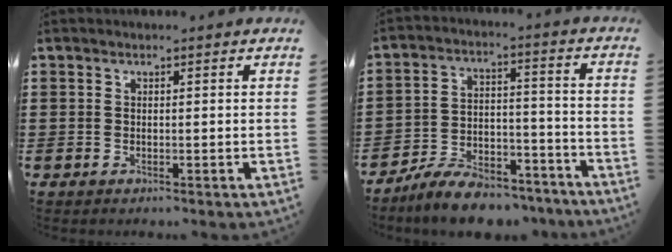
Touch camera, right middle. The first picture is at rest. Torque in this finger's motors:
{"motor_torque": [1.70, -0.44, 0.21, 0.16]}